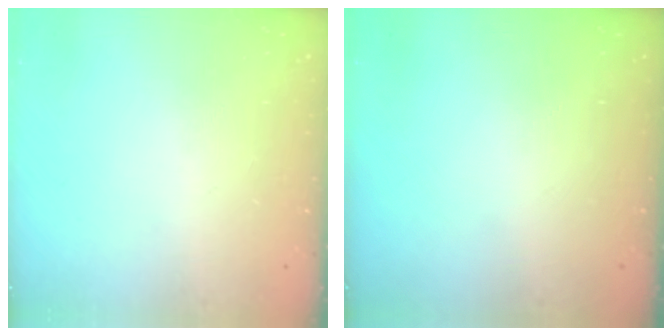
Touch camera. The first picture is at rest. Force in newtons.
{"total": 0.0}